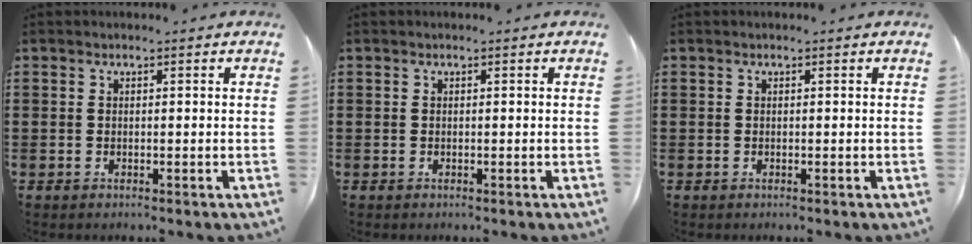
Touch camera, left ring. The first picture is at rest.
{"total": 0.0}
{"total": 0.0}